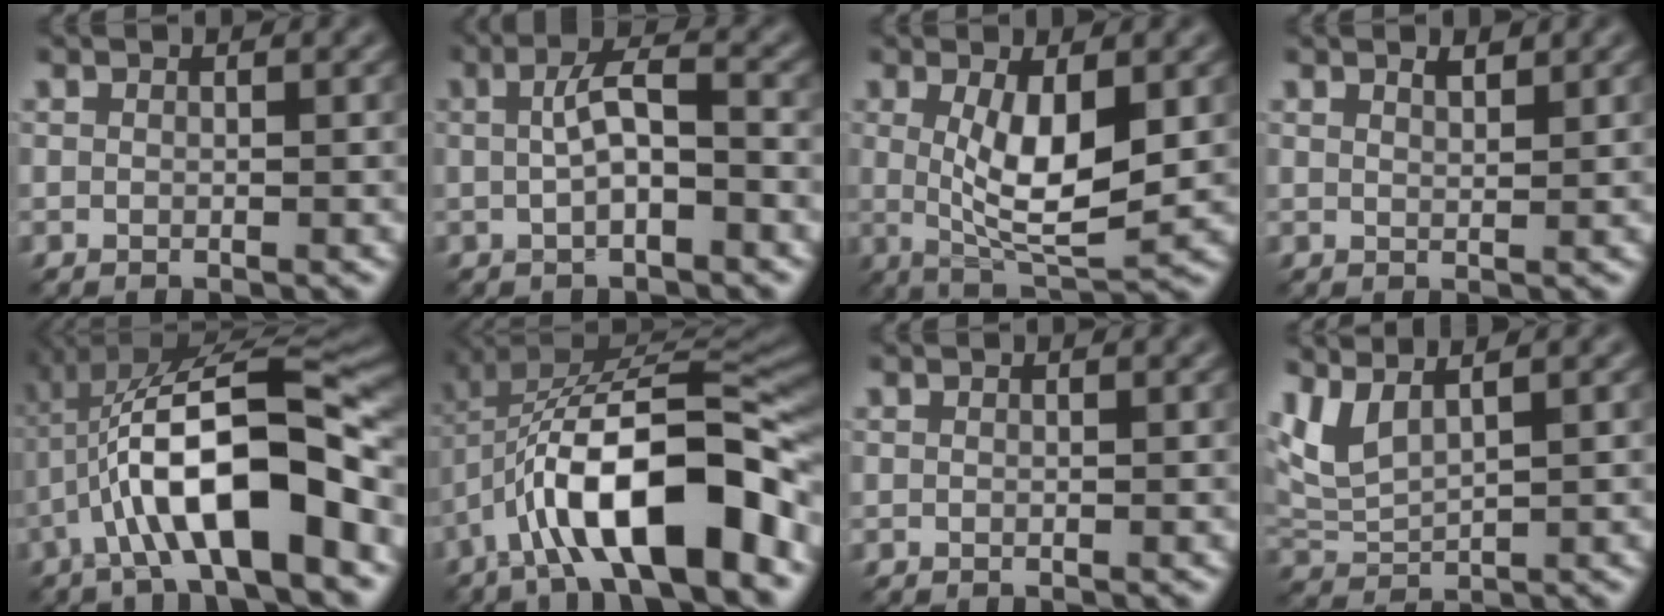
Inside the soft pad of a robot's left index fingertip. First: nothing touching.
{"total": 3.4, "force": [-0.2, 0.9, 3.2], "torque": [-0.061, 0.007, -0.006]}
{"total": 6.5, "force": [0.6, 2.1, 6.1], "torque": [-0.116, -0.011, 0.016]}
{"total": 1.1, "force": [1.0, 0.1, 0.5], "torque": [-0.009, 0.001, 0.017]}
{"total": 11.6, "force": [-3.6, 3.0, 10.6], "torque": [-0.179, 0.023, -0.063]}
{"total": 13.8, "force": [-4.9, 4.6, 12.0], "torque": [-0.194, 0.015, -0.080]}
{"total": 0.0}
{"total": 3.7, "force": [2.5, 1.1, 2.5], "torque": [-0.070, 0.006, 0.058]}